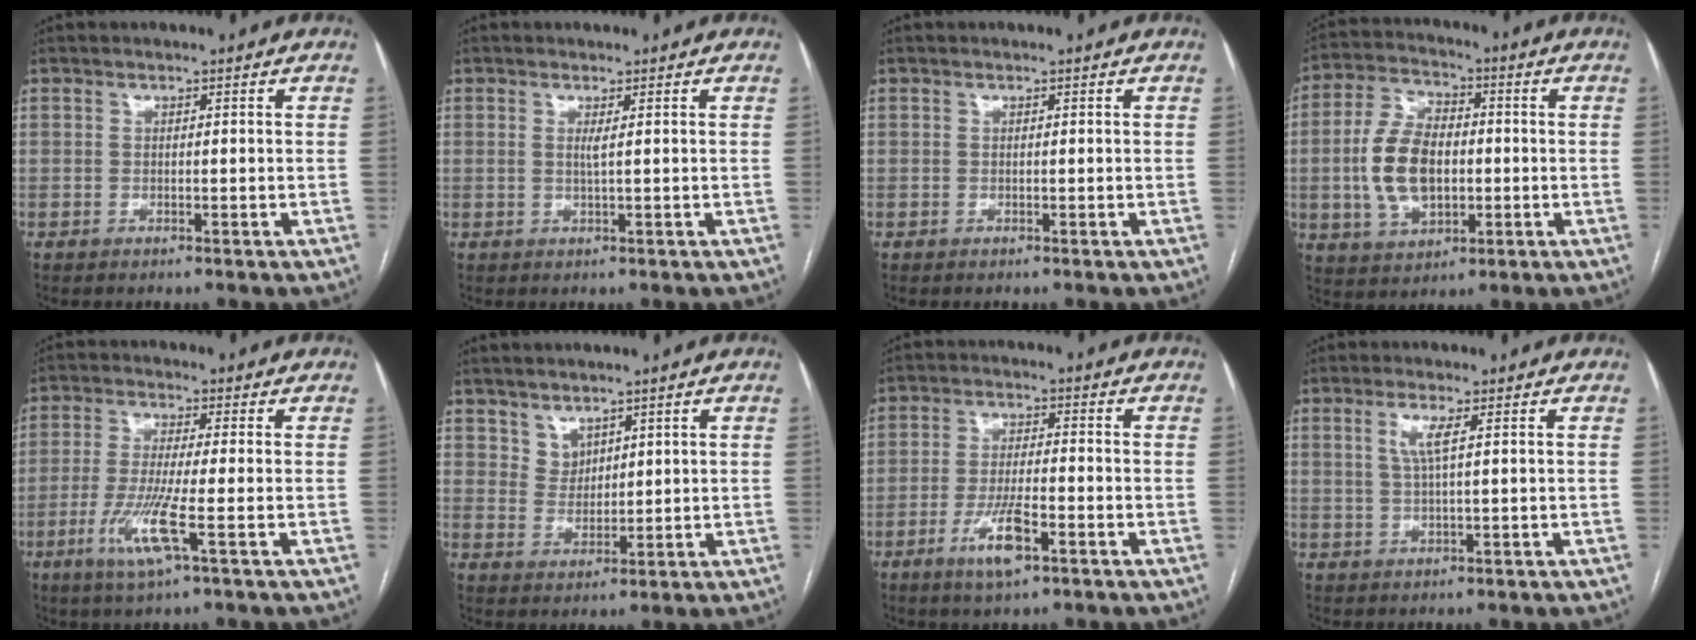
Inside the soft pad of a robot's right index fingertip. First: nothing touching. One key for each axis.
{"total": 1.1, "fx": 0.3, "fy": -0.2, "fz": 1.0, "tx": -0.025, "ty": -0.003, "tz": 0.007}
{"total": 0.0}
{"total": 11.3, "fx": -1.0, "fy": 6.6, "fz": 9.2, "tx": -0.197, "ty": 0.016, "tz": -0.013}
{"total": 7.4, "fx": -2.7, "fy": -0.3, "fz": 6.9, "tx": -0.142, "ty": -0.021, "tz": -0.057}
{"total": 3.1, "fx": 2.2, "fy": 2.1, "fz": 0.5, "tx": -0.007, "ty": 0.002, "tz": 0.047}
{"total": 6.8, "fx": -3.4, "fy": 1.3, "fz": 5.8, "tx": -0.113, "ty": -0.009, "tz": -0.057}
{"total": 3.0, "fx": 1.0, "fy": 0.0, "fz": 2.8, "tx": -0.064, "ty": 0.001, "tz": 0.021}